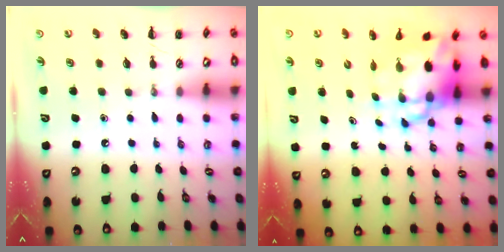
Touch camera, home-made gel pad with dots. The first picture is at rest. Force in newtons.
{"total": 9.2, "press": 8.9, "slide": 2.3}